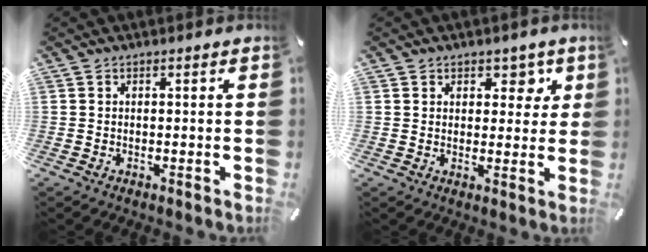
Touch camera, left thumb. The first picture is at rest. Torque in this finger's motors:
{"motor_torque": [0.39, -0.20, 0.12, 0.03, -0.03]}